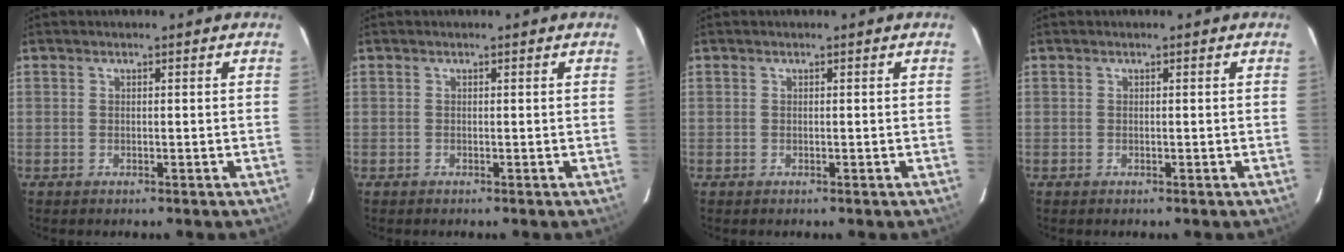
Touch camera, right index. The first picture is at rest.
{"total": 0.0}
{"total": 0.0}
{"total": 0.0}